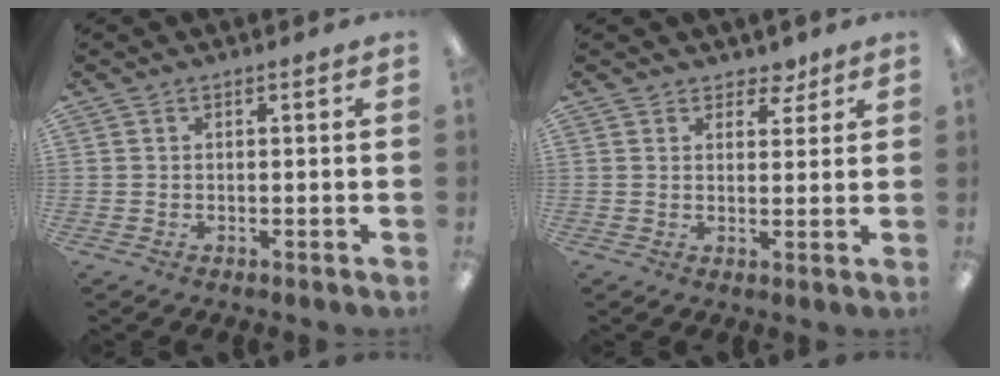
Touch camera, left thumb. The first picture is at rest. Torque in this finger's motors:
{"motor_torque": [-0.05, 0.00, -0.06, 0.17, 0.03]}